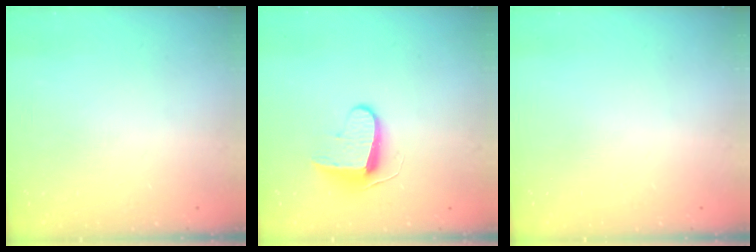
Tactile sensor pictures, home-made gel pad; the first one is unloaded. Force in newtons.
{"total": 8.7, "press": 8.6, "slide": 0.5}
{"total": 0.0}